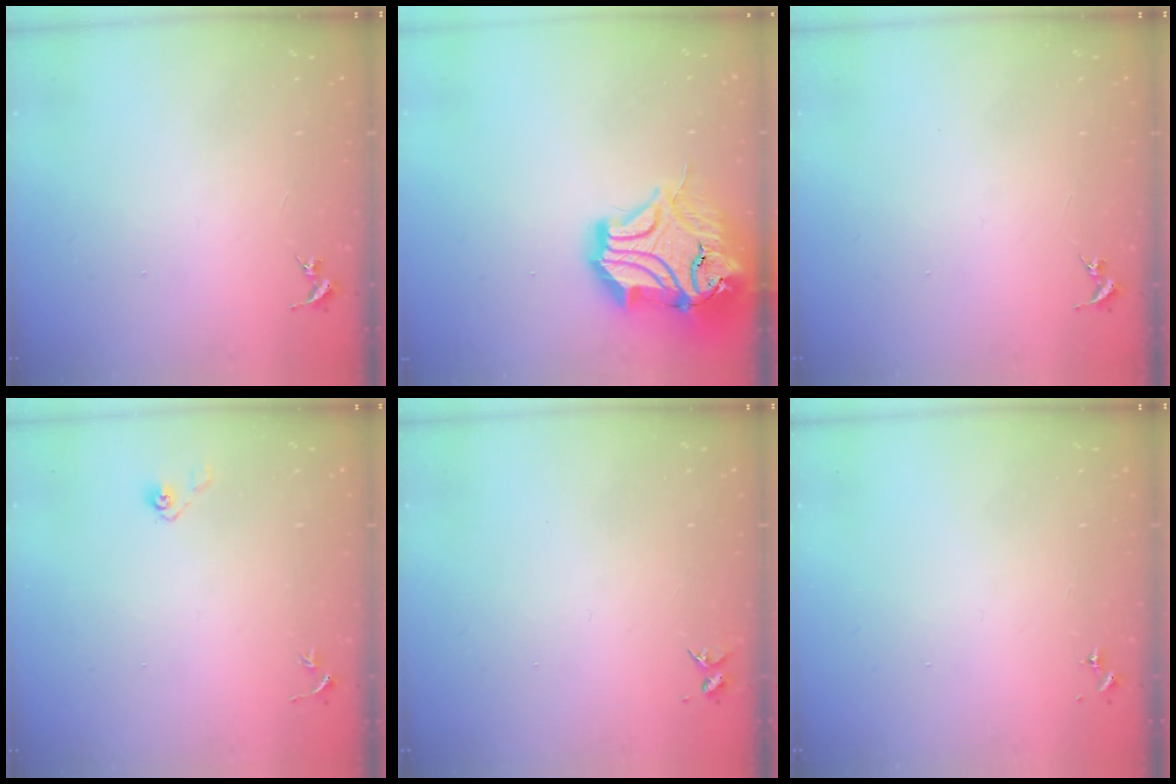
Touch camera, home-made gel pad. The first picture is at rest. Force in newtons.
{"total": 21.9, "press": 21.7, "slide": 2.9}
{"total": 0.0}
{"total": 3.6, "press": 2.9, "slide": 2.0}
{"total": 3.7, "press": 3.6, "slide": 0.4}
{"total": 0.0}